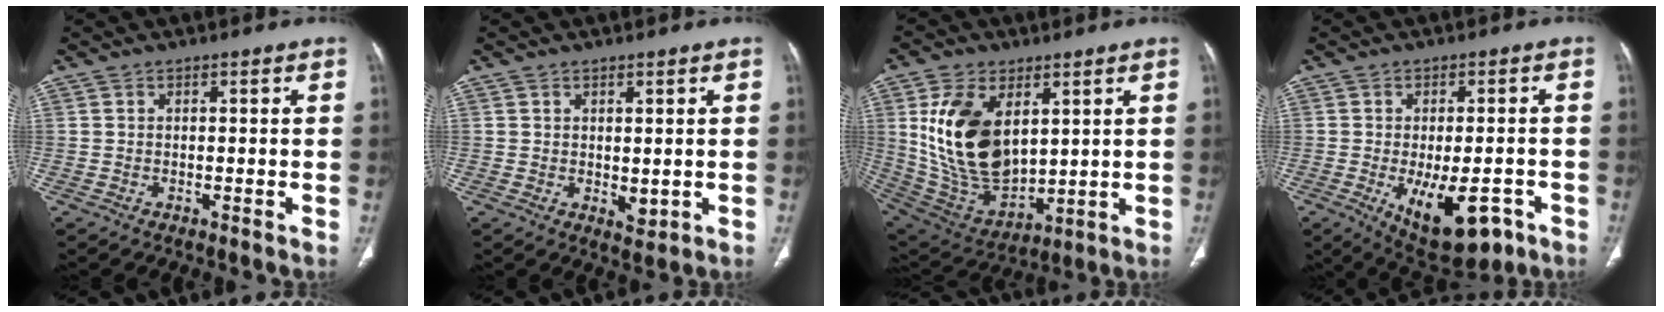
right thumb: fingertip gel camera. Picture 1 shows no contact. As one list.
[{"total": 2.4, "force": [0.0, 1.4, 2.0], "torque": [-0.024, -0.009, 0.009]}, {"total": 19.5, "force": [4.9, 11.4, 15.1], "torque": [-0.265, -0.027, 0.114]}, {"total": 13.7, "force": [-5.8, 6.4, 10.7], "torque": [-0.147, 0.004, -0.069]}]